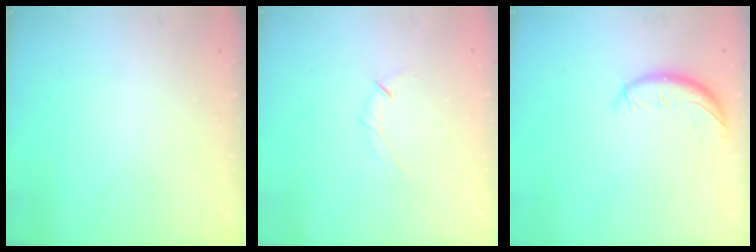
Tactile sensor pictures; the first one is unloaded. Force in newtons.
{"total": 4.1, "press": 4.0, "slide": 0.9}
{"total": 9.6, "press": 9.3, "slide": 2.5}